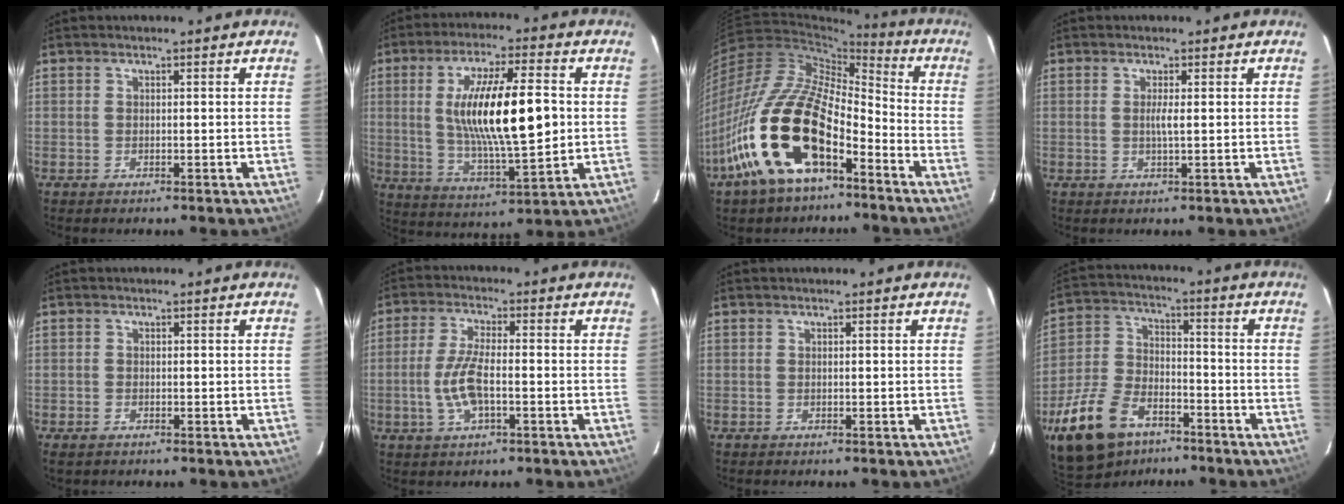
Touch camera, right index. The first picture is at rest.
{"total": 17.8, "force": [1.3, 4.5, 17.2], "torque": [-0.302, -0.001, 0.032]}
{"total": 22.1, "force": [-11.5, 9.8, 16.2], "torque": [-0.322, -0.002, -0.224]}
{"total": 1.6, "force": [0.2, -0.1, 1.6], "torque": [-0.030, -0.002, 0.001]}
{"total": 1.3, "force": [-0.9, 0.8, 0.5], "torque": [-0.011, -0.004, -0.018]}
{"total": 7.4, "force": [-1.7, 2.4, 6.8], "torque": [-0.144, 0.000, -0.033]}
{"total": 0.0}
{"total": 17.7, "force": [-11.3, 9.7, 9.5], "torque": [-0.219, 0.000, -0.199]}